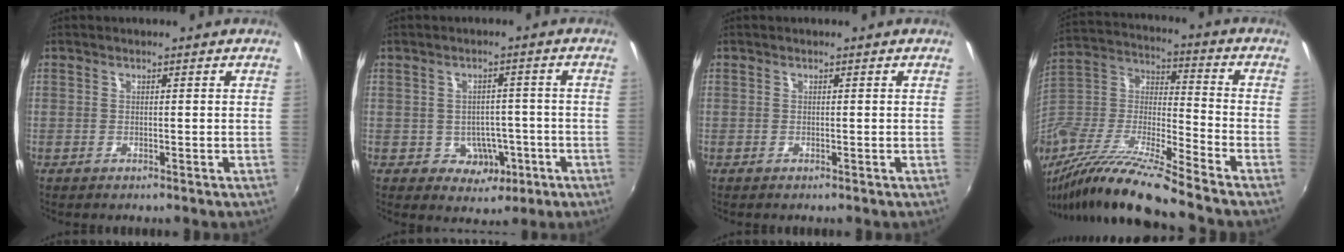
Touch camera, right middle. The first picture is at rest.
{"total": 5.7, "force": [-2.0, 4.9, 2.0], "torque": [-0.046, 0.012, -0.008]}
{"total": 0.0}
{"total": 18.9, "force": [-14.3, 1.5, 12.2], "torque": [-0.239, -0.020, -0.281]}